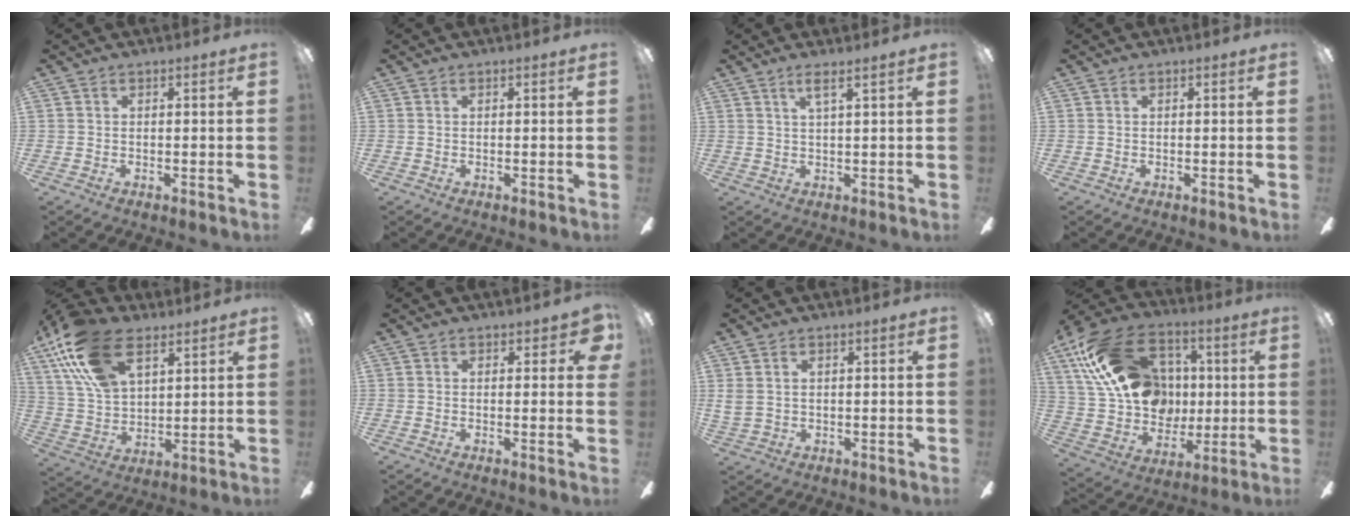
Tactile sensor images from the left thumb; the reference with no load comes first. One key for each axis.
{"total": 0.0}
{"total": 3.2, "fx": 2.2, "fy": -0.2, "fz": 2.4, "tx": -0.053, "ty": -0.001, "tz": 0.036}
{"total": 0.0}
{"total": 20.4, "fx": 11.2, "fy": 11.1, "fz": 12.9, "tx": -0.268, "ty": -0.034, "tz": 0.204}
{"total": 3.4, "fx": 1.7, "fy": 1.7, "fz": 2.4, "tx": -0.016, "ty": -0.006, "tz": 0.025}
{"total": 2.7, "fx": 1.3, "fy": 1.8, "fz": 1.6, "tx": -0.034, "ty": 0.004, "tz": 0.023}
{"total": 25.0, "fx": 7.1, "fy": 18.5, "fz": 15.3, "tx": -0.279, "ty": 0.003, "tz": 0.139}